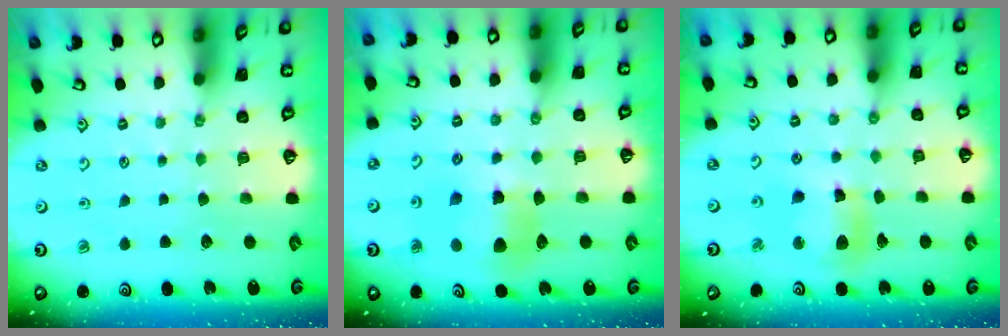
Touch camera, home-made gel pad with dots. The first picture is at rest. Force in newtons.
{"total": 9.4, "press": 9.4, "slide": 1.0}
{"total": 11.1, "press": 10.9, "slide": 2.4}